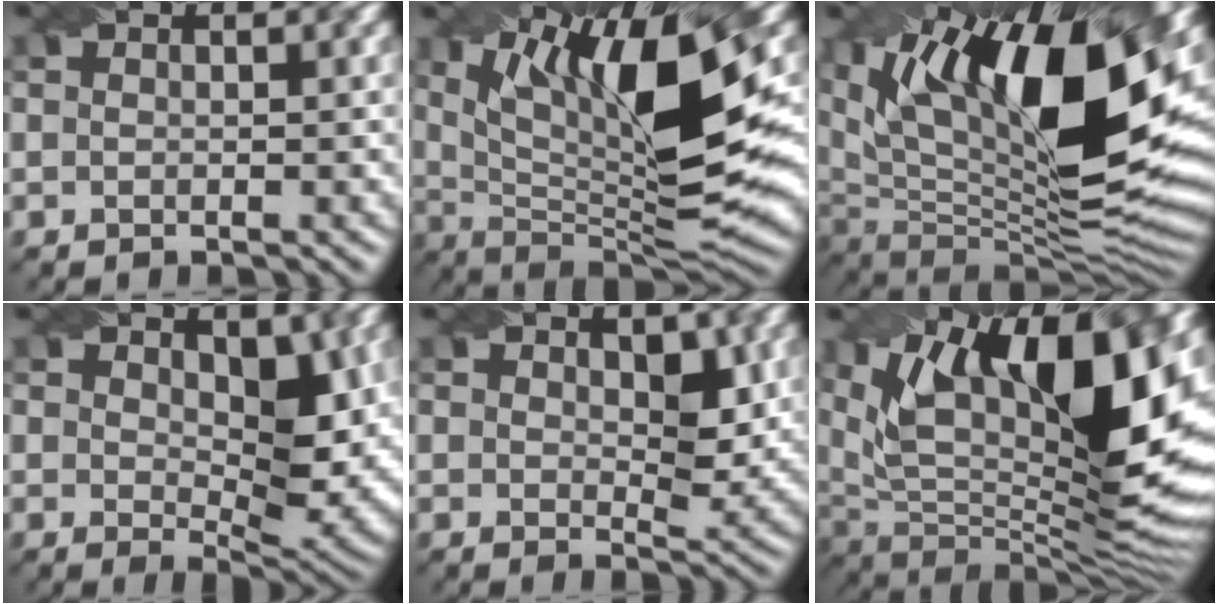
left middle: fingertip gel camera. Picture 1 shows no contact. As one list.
[{"total": 13.9, "force": [3.9, 3.6, 12.9], "torque": [-0.202, -0.006, 0.070]}, {"total": 18.7, "force": [6.9, 7.3, 15.7], "torque": [-0.240, 0.017, 0.123]}, {"total": 6.6, "force": [1.7, 3.5, 5.3], "torque": [-0.086, -0.020, 0.035]}, {"total": 3.8, "force": [1.1, 2.2, 2.8], "torque": [-0.042, -0.013, 0.022]}, {"total": 17.6, "force": [6.1, 7.2, 14.9], "torque": [-0.230, 0.015, 0.101]}]